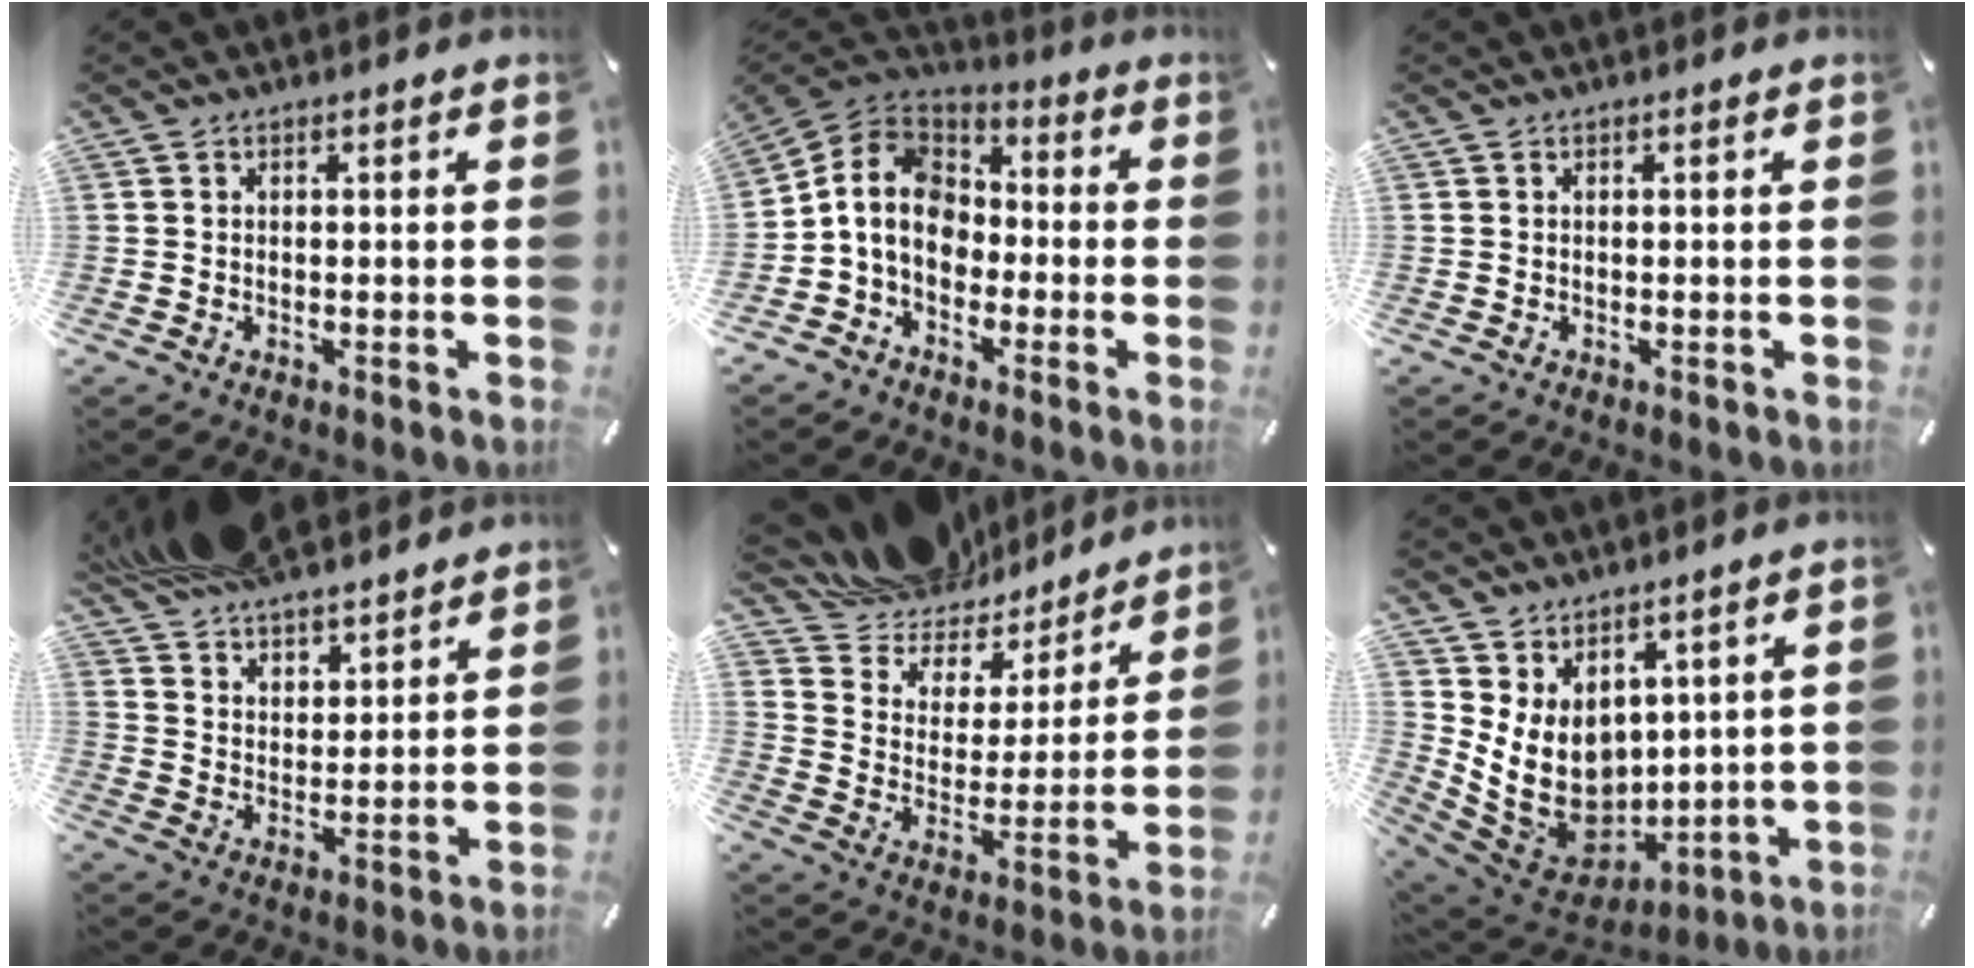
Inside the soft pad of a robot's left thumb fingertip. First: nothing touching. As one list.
[{"total": 10.9, "force": [-2.5, 9.1, 5.4], "torque": [-0.137, 0.024, -0.049]}, {"total": 0.0}, {"total": 10.8, "force": [9.7, 4.4, 2.1], "torque": [-0.074, -0.055, 0.186]}, {"total": 13.1, "force": [11.9, 5.5, -0.2], "torque": [-0.014, -0.127, 0.212]}, {"total": 11.9, "force": [2.8, 10.1, 5.7], "torque": [-0.125, -0.042, 0.065]}]